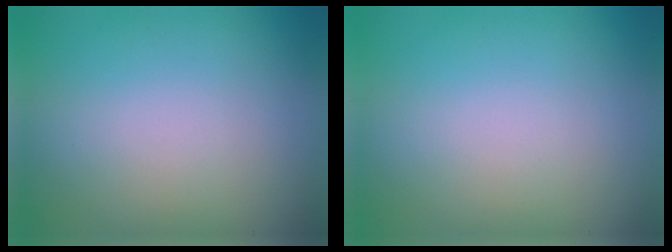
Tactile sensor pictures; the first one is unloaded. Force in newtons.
{"total": 0.0}